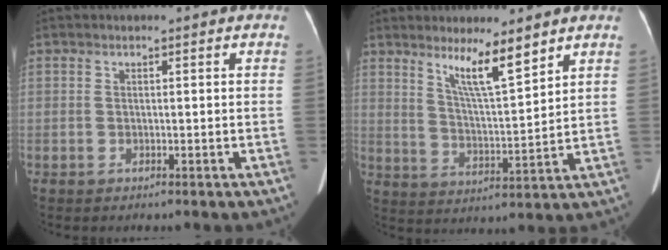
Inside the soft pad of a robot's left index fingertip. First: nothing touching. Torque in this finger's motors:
{"motor_torque": [0.31, -0.55, 0.47, 0.14]}